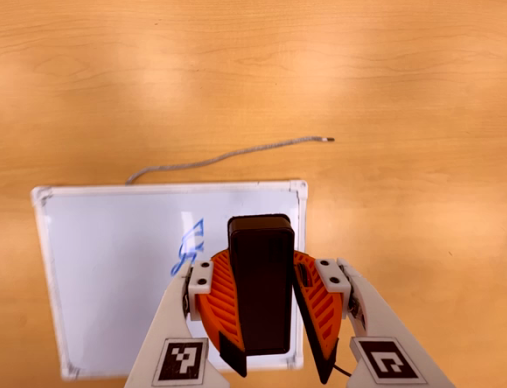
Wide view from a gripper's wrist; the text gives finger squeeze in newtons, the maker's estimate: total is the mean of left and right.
{"total": 10.4, "left": 10.6, "right": 10.3}